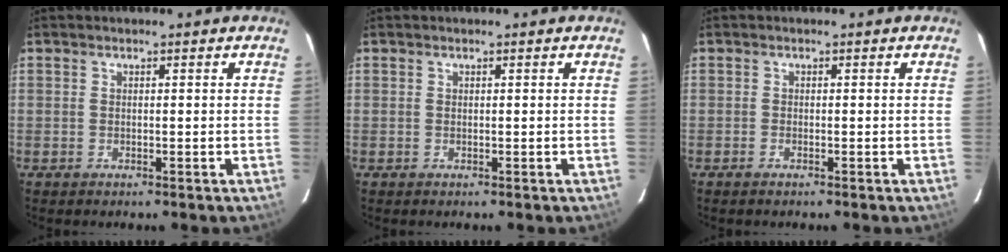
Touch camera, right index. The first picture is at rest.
{"total": 0.0}
{"total": 0.5, "force": [-0.5, 0.1, 0.3], "torque": [-0.006, -0.001, -0.011]}